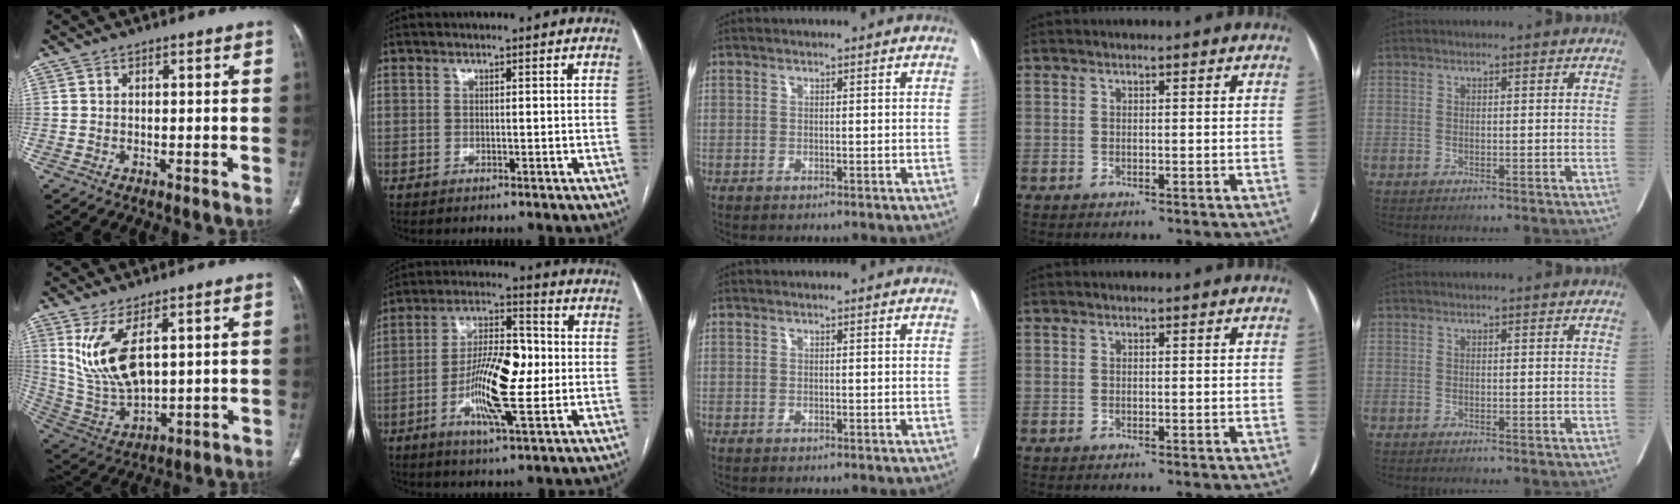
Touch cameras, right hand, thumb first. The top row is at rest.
{"thumb": {"total": 12.1, "force": [4.4, 5.2, 9.9], "torque": [-0.198, -0.028, 0.108]}, "index": {"total": 13.0, "force": [-2.1, 3.2, 12.4], "torque": [-0.226, 0.009, -0.037]}}